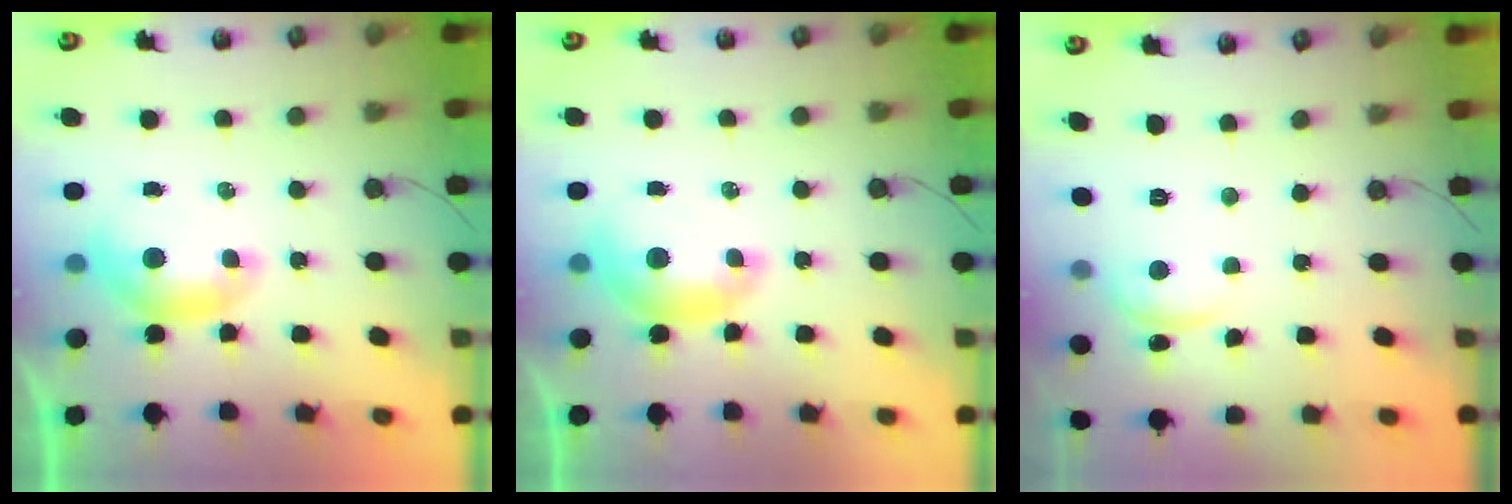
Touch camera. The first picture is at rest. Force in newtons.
{"total": 1.5, "press": 1.4, "slide": 0.4}
{"total": 1.0, "press": 0.7, "slide": 0.7}